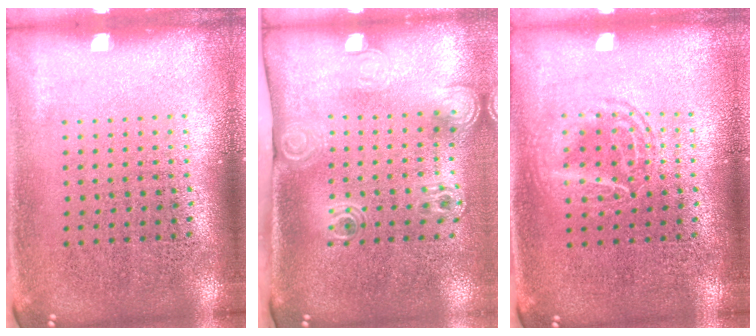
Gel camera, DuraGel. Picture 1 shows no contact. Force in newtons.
{"total": 2.2, "press": 1.6, "slide": 1.6}
{"total": 1.2, "press": 1.2, "slide": 0.1}